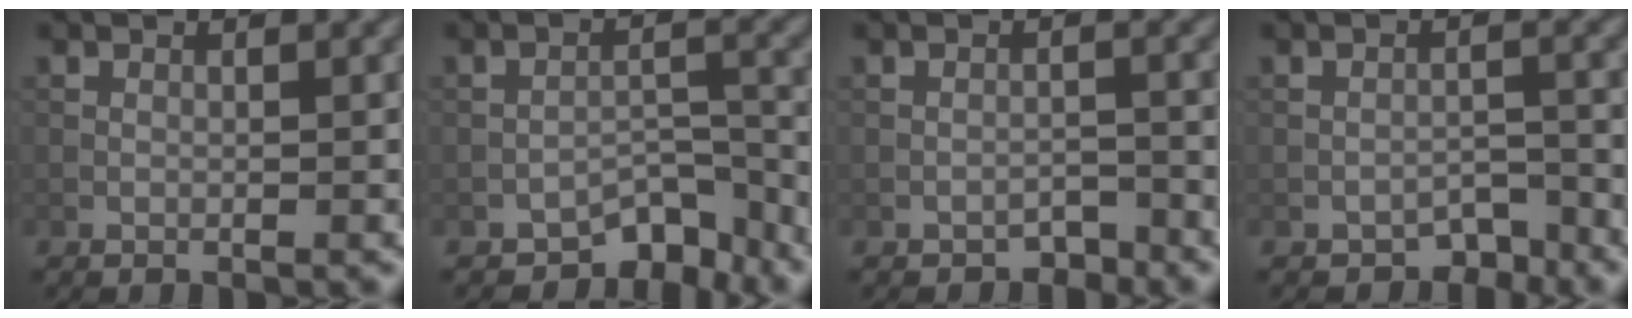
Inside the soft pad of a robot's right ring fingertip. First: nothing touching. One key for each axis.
{"total": 4.9, "fx": -4.0, "fy": 2.1, "fz": 1.8, "tx": -0.014, "ty": 0.003, "tz": -0.067}
{"total": 1.5, "fx": -1.3, "fy": 0.6, "fz": 0.2, "tx": -0.001, "ty": 0.006, "tz": -0.023}
{"total": 2.5, "fx": -2.1, "fy": 1.1, "fz": 0.8, "tx": -0.004, "ty": 0.006, "tz": -0.031}